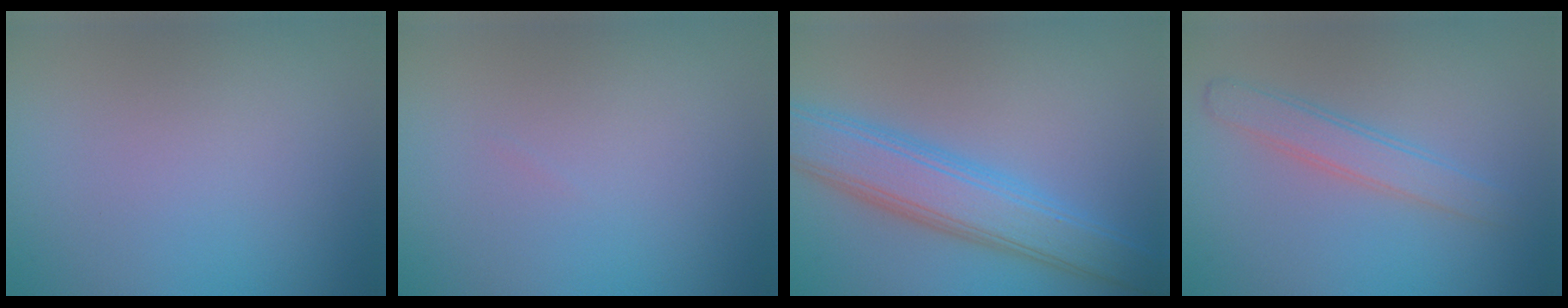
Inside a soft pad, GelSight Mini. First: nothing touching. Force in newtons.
{"total": 0.0}
{"total": 6.7, "press": 6.7, "slide": 0.4}
{"total": 2.6, "press": 2.6, "slide": 0.2}